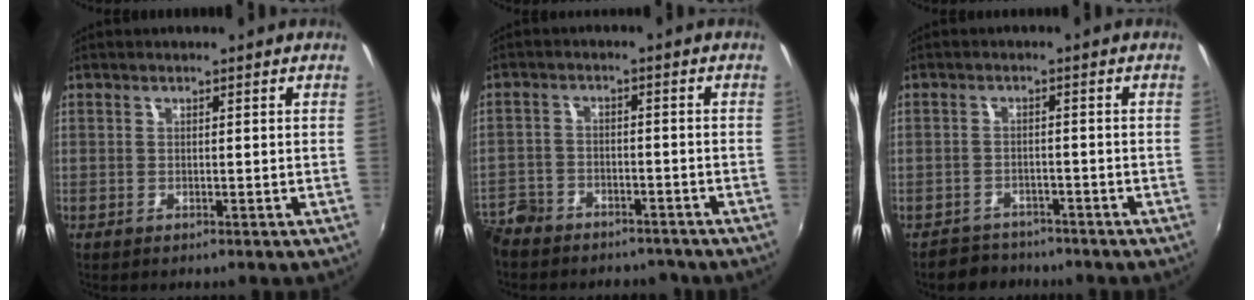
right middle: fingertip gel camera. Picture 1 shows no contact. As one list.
[{"total": 12.7, "force": [-9.6, 7.6, 3.3], "torque": [-0.110, 0.016, -0.152]}, {"total": 5.1, "force": [-4.4, 2.5, 0.2], "torque": [-0.021, 0.006, -0.073]}]